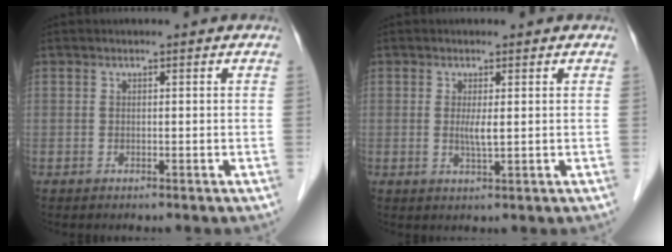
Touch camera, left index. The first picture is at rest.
{"total": 2.3, "force": [0.2, 0.2, 2.2], "torque": [-0.049, -0.005, 0.005]}